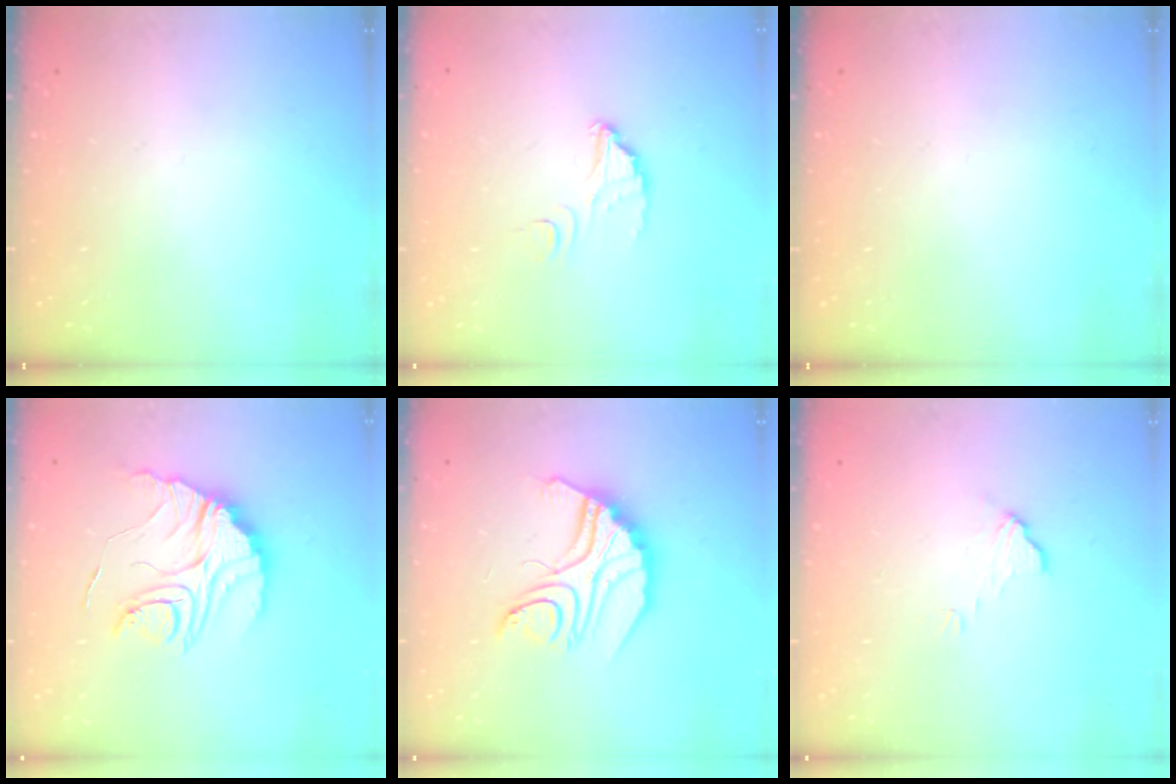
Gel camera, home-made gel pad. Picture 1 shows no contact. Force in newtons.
{"total": 5.9, "press": 5.9, "slide": 0.5}
{"total": 0.0}
{"total": 16.1, "press": 16.1, "slide": 1.6}
{"total": 13.7, "press": 13.7, "slide": 1.4}
{"total": 4.5, "press": 4.5, "slide": 0.4}